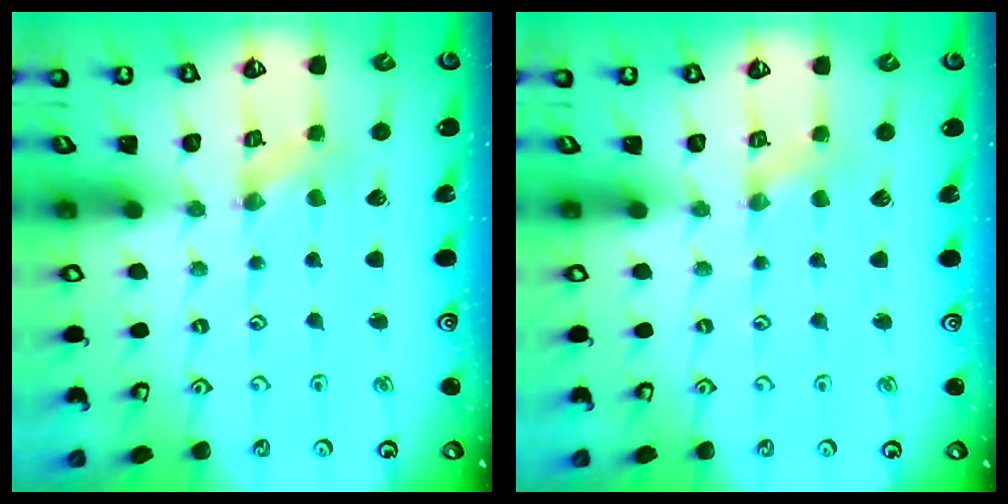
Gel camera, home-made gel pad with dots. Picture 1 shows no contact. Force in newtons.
{"total": 0.5, "press": 0.5, "slide": 0.1}